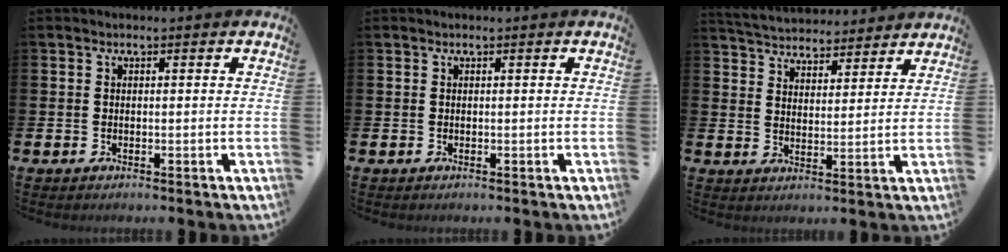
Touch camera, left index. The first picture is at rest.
{"total": 0.0}
{"total": 4.9, "force": [4.8, 1.0, -0.1], "torque": [-0.024, -0.030, 0.086]}